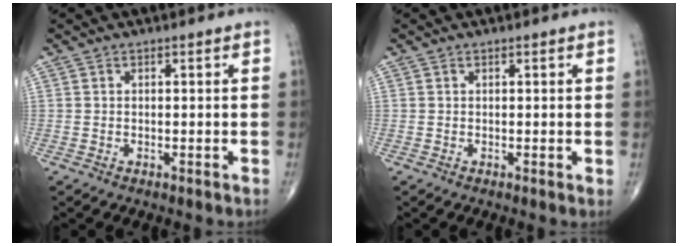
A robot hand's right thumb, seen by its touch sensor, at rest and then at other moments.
{"total": 0.7, "force": [0.2, 0.1, 0.6], "torque": [-0.013, -0.002, 0.002]}